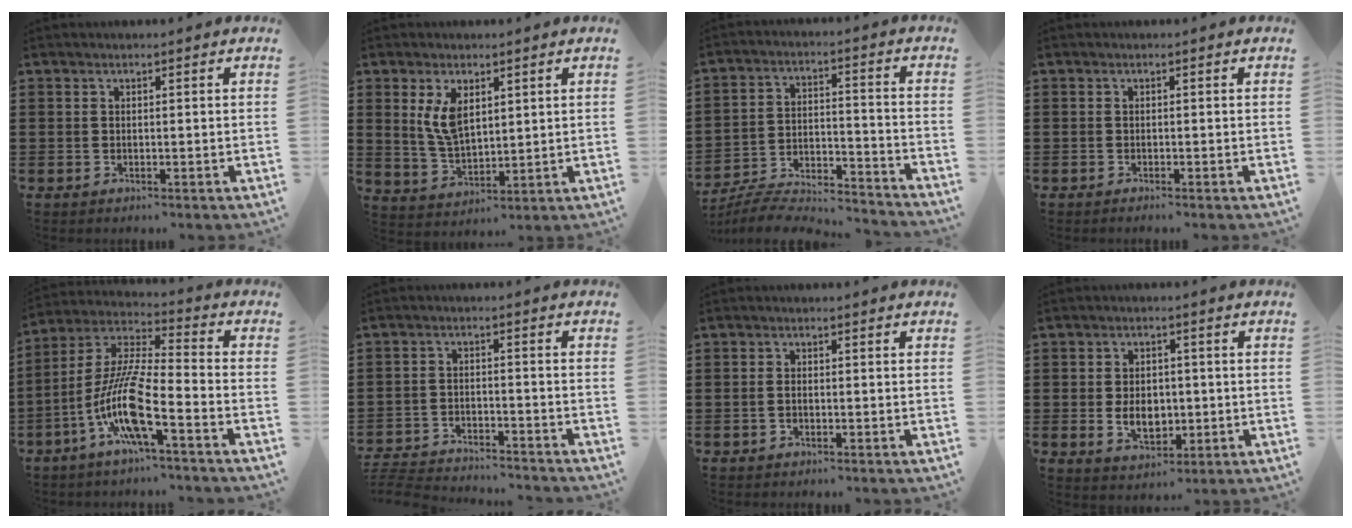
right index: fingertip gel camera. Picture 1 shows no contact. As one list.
[{"total": 6.6, "force": [2.7, 3.3, 5.0], "torque": [-0.107, 0.000, 0.044]}, {"total": 6.2, "force": [-6.1, 0.8, 1.2], "torque": [-0.027, -0.001, -0.125]}, {"total": 0.5, "force": [-0.5, 0.0, 0.1], "torque": [-0.004, -0.003, -0.010]}, {"total": 11.9, "force": [-5.9, 1.3, 10.3], "torque": [-0.235, -0.023, -0.122]}, {"total": 4.4, "force": [-4.4, 0.2, 0.5], "torque": [-0.025, -0.002, -0.096]}, {"total": 1.0, "force": [-0.4, 0.4, 0.9], "torque": [-0.020, -0.005, -0.007]}, {"total": 5.2, "force": [-0.6, 3.6, 3.7], "torque": [-0.061, -0.001, -0.014]}]